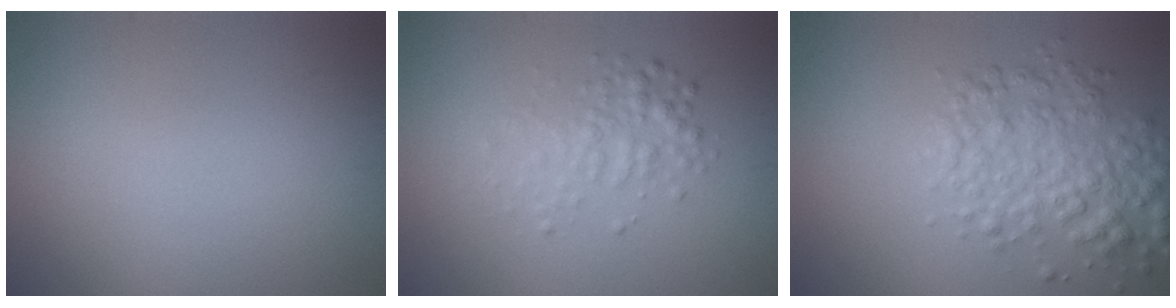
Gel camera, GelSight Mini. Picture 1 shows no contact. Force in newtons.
{"total": 2.3, "press": 2.3, "slide": 0.1}
{"total": 4.5, "press": 4.5, "slide": 0.1}